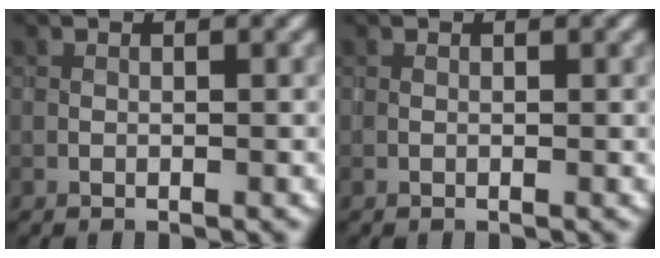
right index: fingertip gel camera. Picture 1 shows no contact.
{"total": 0.0}